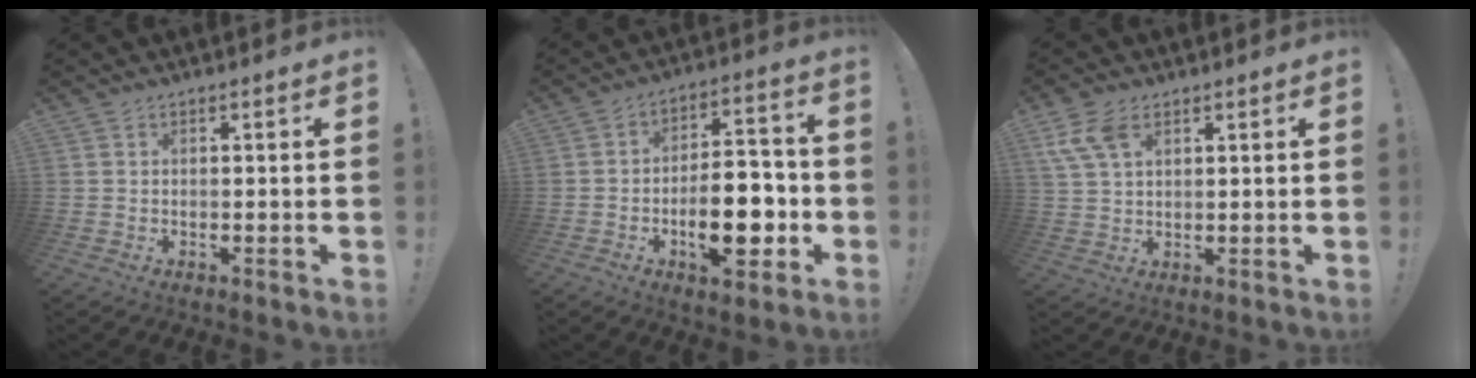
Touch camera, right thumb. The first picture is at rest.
{"total": 16.1, "force": [-4.8, 7.5, 13.4], "torque": [-0.199, 0.019, -0.077]}
{"total": 8.1, "force": [3.9, 4.8, 5.2], "torque": [-0.108, -0.001, 0.079]}